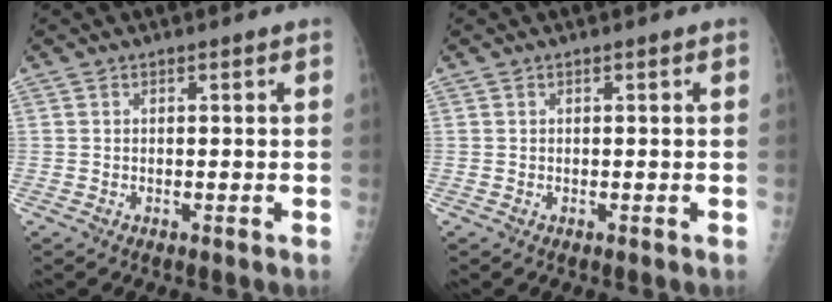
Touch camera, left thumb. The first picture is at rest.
{"total": 0.0}